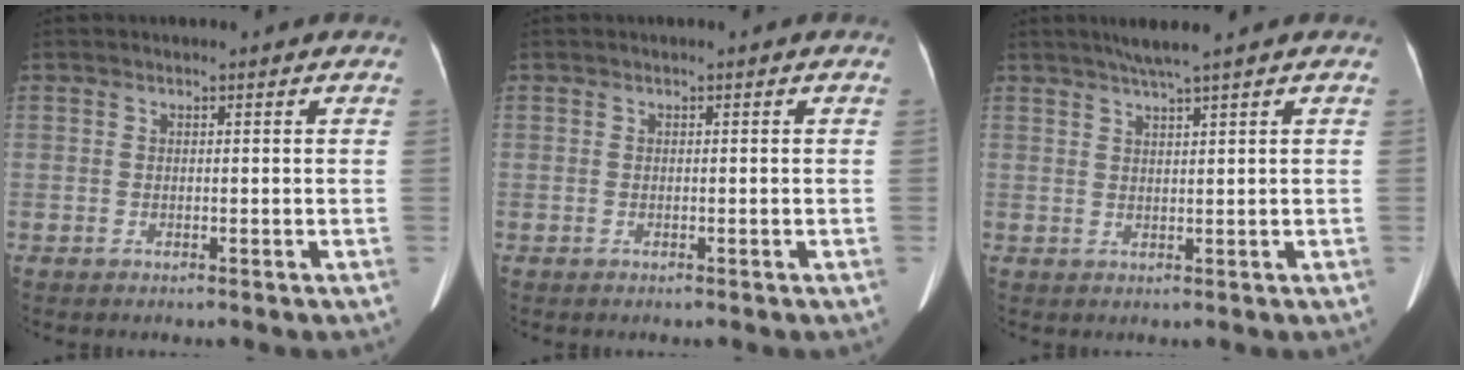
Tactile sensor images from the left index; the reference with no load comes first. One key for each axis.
{"total": 0.0}
{"total": 4.2, "fx": 3.3, "fy": -0.8, "fz": 2.5, "tx": -0.043, "ty": 0.008, "tz": 0.059}